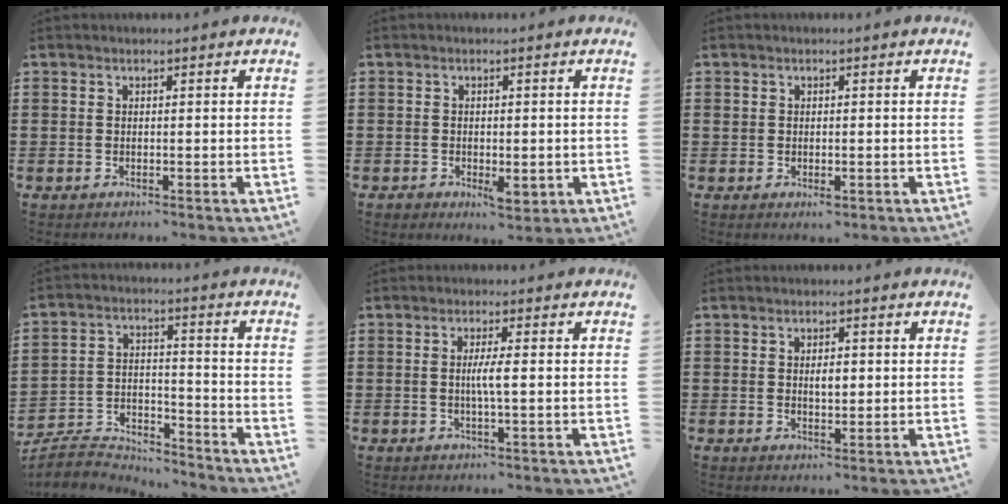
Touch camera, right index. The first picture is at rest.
{"total": 1.7, "force": [-0.5, 1.0, 1.3], "torque": [-0.024, 0.000, -0.008]}
{"total": 1.2, "force": [-0.1, 0.9, 0.8], "torque": [-0.018, 0.003, -0.003]}
{"total": 5.5, "force": [-5.3, 1.0, 0.5], "torque": [-0.022, 0.005, -0.111]}
{"total": 3.0, "force": [-0.1, -0.1, 3.0], "torque": [-0.055, -0.006, -0.006]}
{"total": 2.4, "force": [0.2, 1.0, 2.2], "torque": [-0.035, 0.001, 0.000]}